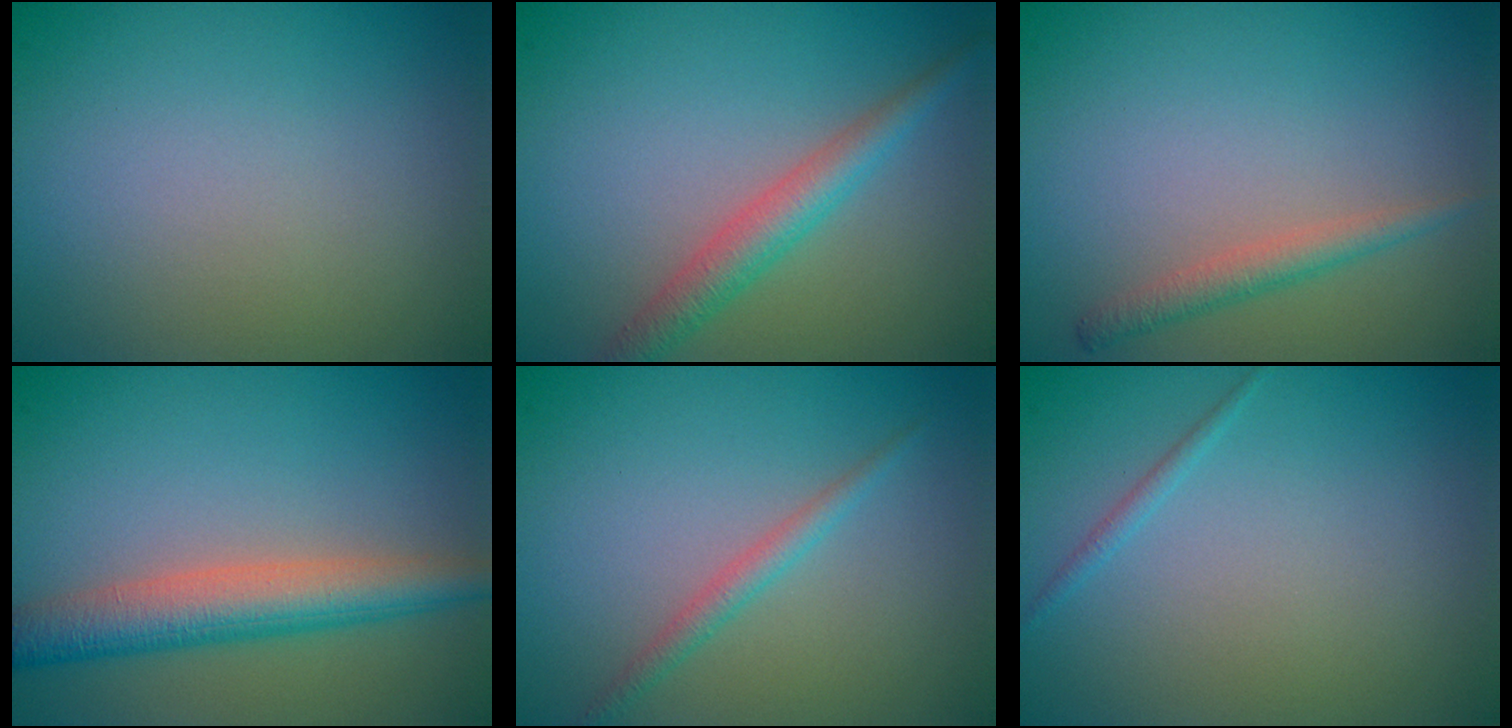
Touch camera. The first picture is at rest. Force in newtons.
{"total": 3.0, "press": 3.0, "slide": 0.1}
{"total": 1.8, "press": 1.8, "slide": 0.1}
{"total": 5.0, "press": 5.0, "slide": 0.3}
{"total": 1.5, "press": 1.5, "slide": 0.0}
{"total": 0.7, "press": 0.7, "slide": 0.1}